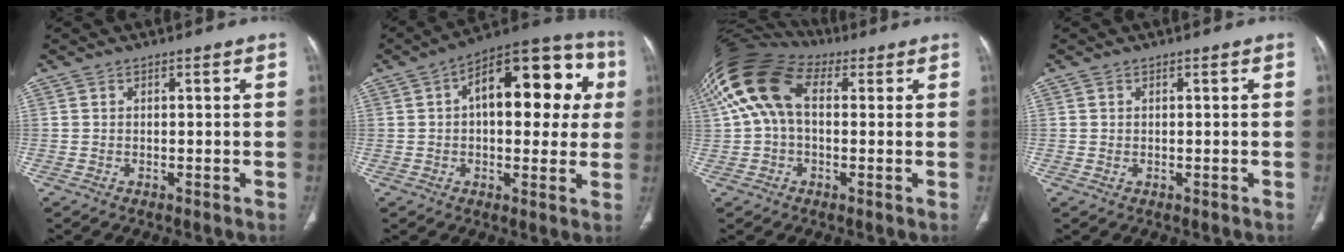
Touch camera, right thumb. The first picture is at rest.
{"total": 20.4, "force": [4.0, 10.3, 17.2], "torque": [-0.191, 0.032, 0.045]}
{"total": 15.3, "force": [3.6, 9.8, 11.2], "torque": [-0.237, 0.049, 0.060]}
{"total": 0.0}